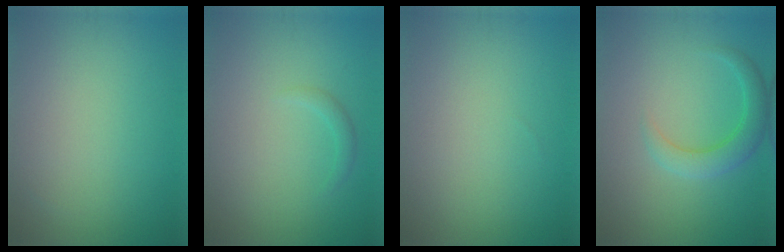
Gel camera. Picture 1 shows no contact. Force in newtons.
{"total": 0.9, "press": 0.9, "slide": 0.0}
{"total": 0.0}
{"total": 3.0, "press": 3.0, "slide": 0.2}